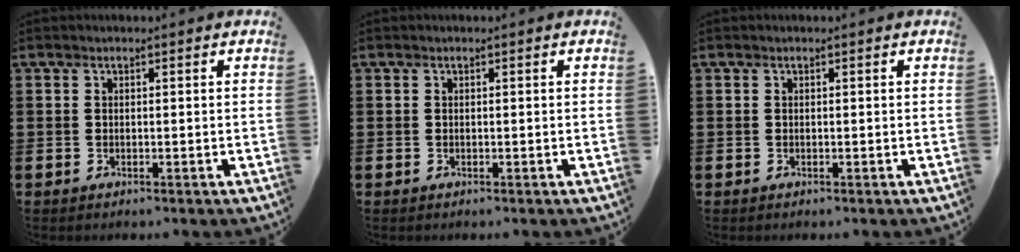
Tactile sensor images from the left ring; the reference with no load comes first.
{"total": 0.0}
{"total": 0.0}